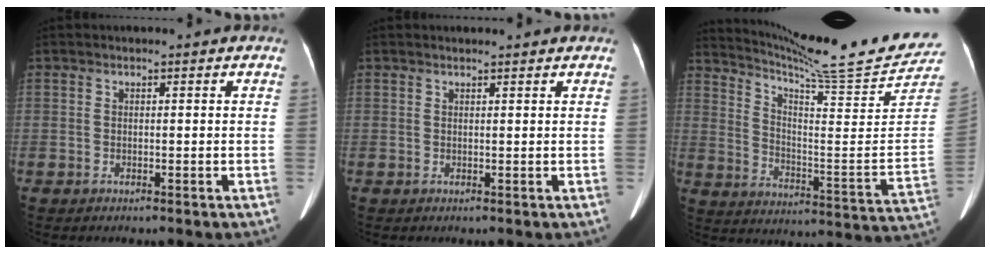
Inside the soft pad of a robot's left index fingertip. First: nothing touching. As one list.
[{"total": 2.4, "force": [2.3, 0.2, 0.7], "torque": [-0.012, 0.013, 0.029]}, {"total": 22.1, "force": [20.0, -2.2, 9.2], "torque": [-0.161, -0.103, 0.281]}]